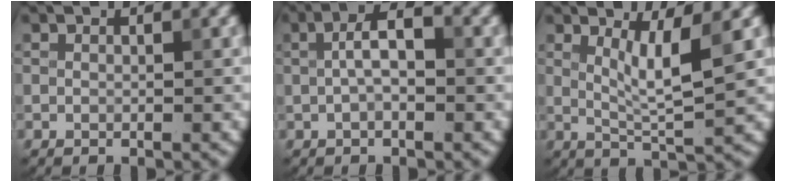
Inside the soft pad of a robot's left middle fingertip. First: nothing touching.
{"total": 3.3, "force": [0.1, 1.3, 3.0], "torque": [-0.057, 0.008, -0.003]}
{"total": 4.2, "force": [1.3, 0.7, 3.9], "torque": [-0.068, -0.009, 0.027]}